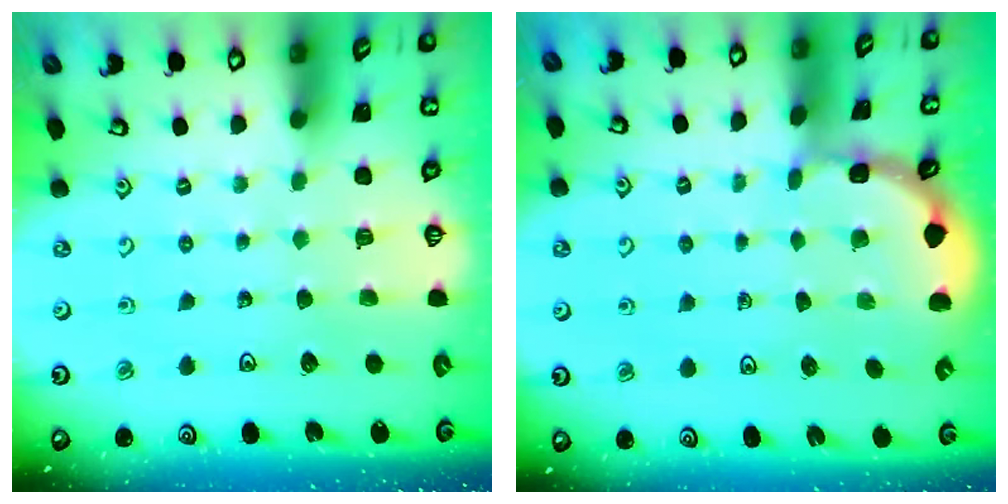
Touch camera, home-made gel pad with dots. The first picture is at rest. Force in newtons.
{"total": 1.7, "press": 1.7, "slide": 0.1}